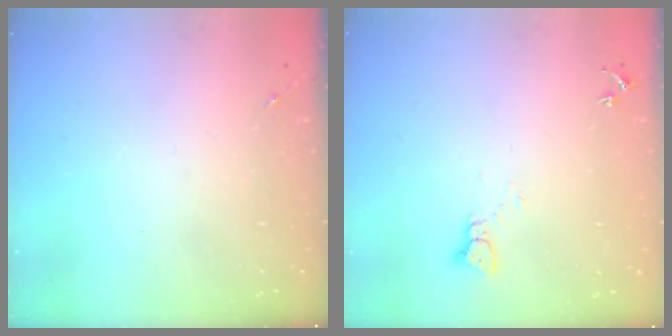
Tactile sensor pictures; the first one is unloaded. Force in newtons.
{"total": 2.2, "press": 2.2, "slide": 0.2}